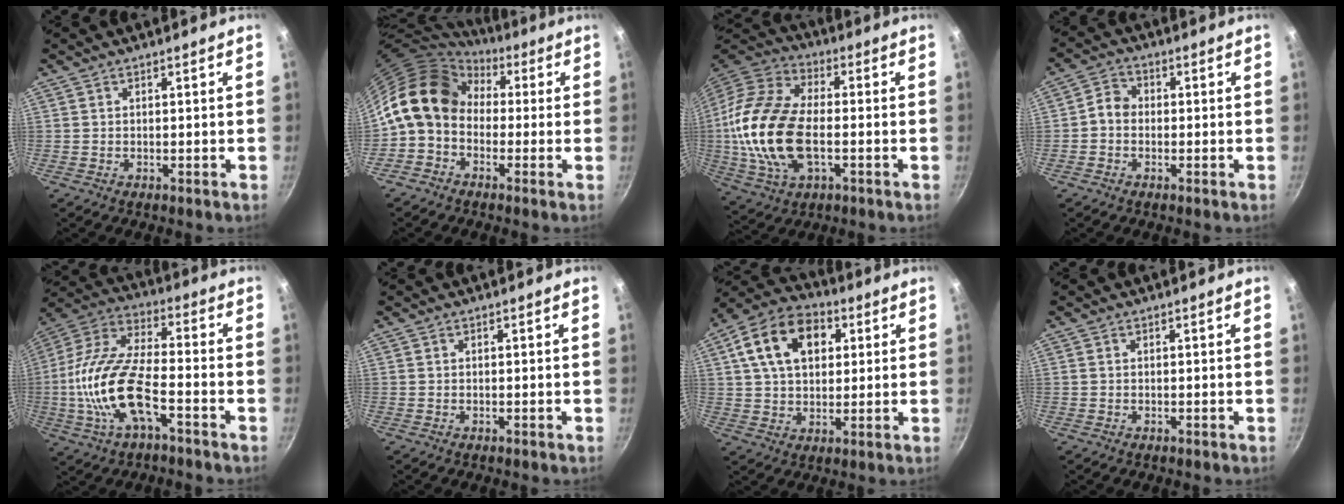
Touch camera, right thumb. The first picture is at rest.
{"total": 12.9, "force": [1.4, 10.0, 8.1], "torque": [-0.115, 0.033, 0.000]}
{"total": 21.2, "force": [-2.2, 12.2, 17.2], "torque": [-0.345, 0.027, -0.046]}
{"total": 3.6, "force": [-0.7, 3.0, 1.9], "torque": [-0.024, 0.017, -0.027]}
{"total": 17.8, "force": [-5.3, 7.3, 15.3], "torque": [-0.304, 0.035, -0.118]}
{"total": 0.0}
{"total": 15.4, "force": [4.8, 10.4, 10.3], "torque": [-0.158, 0.013, 0.068]}
{"total": 0.0}